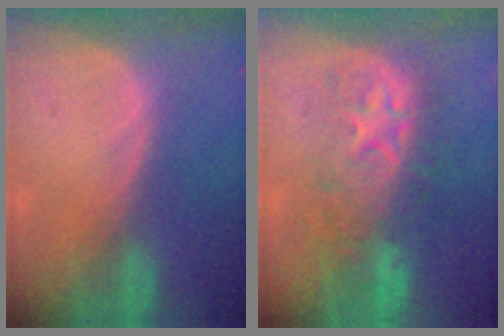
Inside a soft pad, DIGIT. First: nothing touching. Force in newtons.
{"total": 8.7, "press": 8.6, "slide": 1.7}